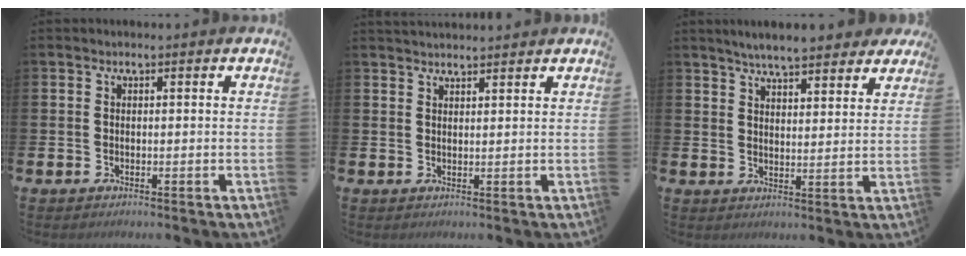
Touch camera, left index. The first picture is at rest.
{"total": 2.1, "force": [2.1, 0.2, 0.1], "torque": [0.001, -0.009, 0.037]}
{"total": 5.8, "force": [5.6, 0.8, 1.5], "torque": [-0.031, -0.030, 0.096]}